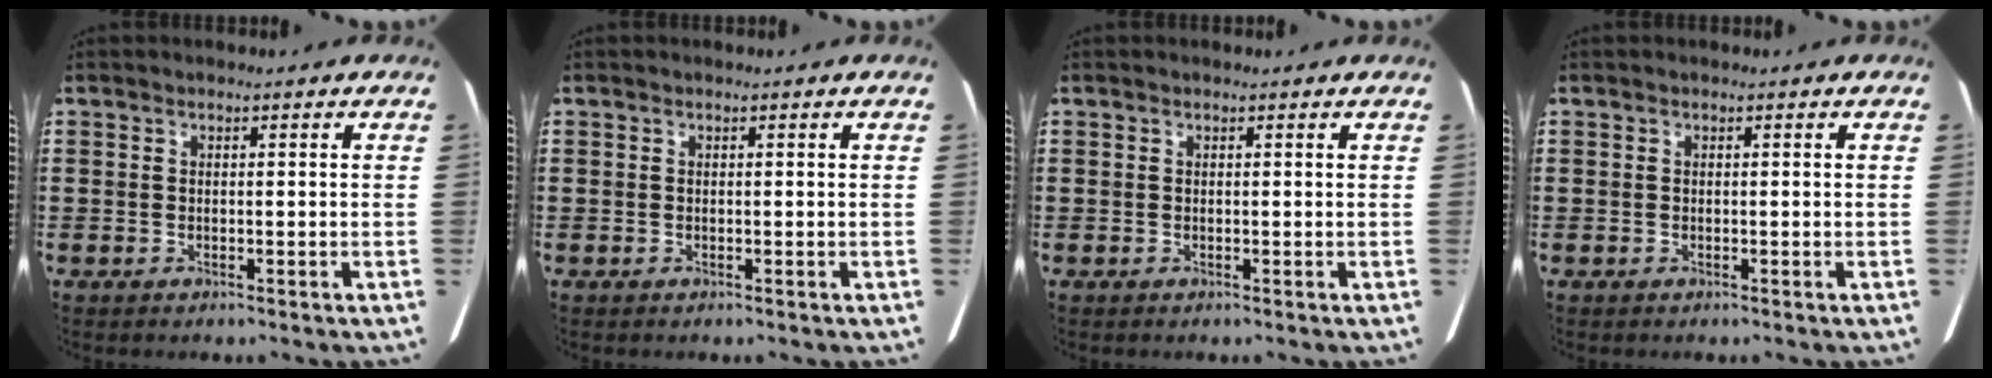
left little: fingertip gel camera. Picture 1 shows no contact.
{"total": 0.0}
{"total": 0.0}
{"total": 0.0}